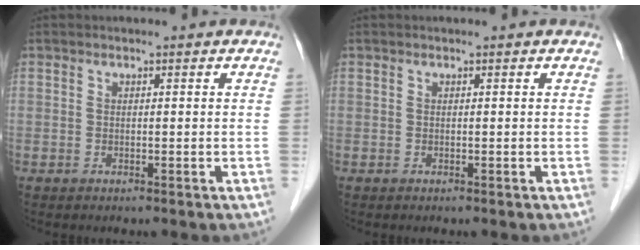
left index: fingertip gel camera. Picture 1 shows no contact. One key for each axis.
{"total": 0.0}